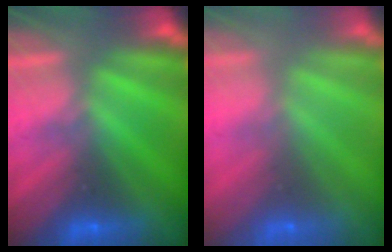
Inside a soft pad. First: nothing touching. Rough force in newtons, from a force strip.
{"total": 10.8}